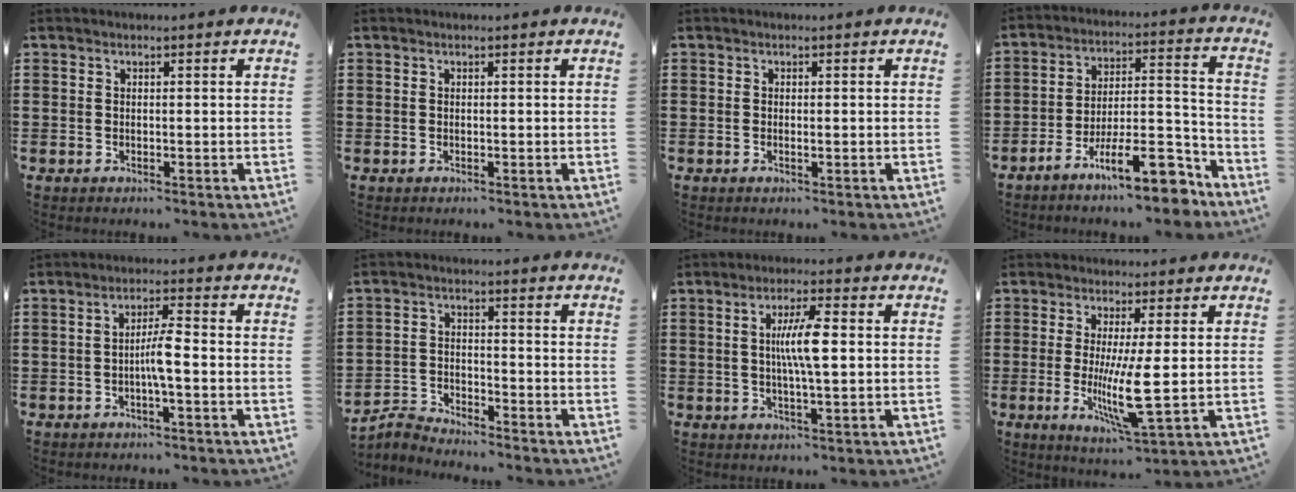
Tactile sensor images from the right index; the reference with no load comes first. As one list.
[{"total": 0.0}, {"total": 0.6, "force": [-0.1, 0.1, 0.6], "torque": [-0.010, -0.005, -0.001]}, {"total": 13.6, "force": [-9.3, 3.2, 9.3], "torque": [-0.146, 0.033, -0.162]}, {"total": 4.0, "force": [-0.9, 0.4, 3.9], "torque": [-0.078, 0.000, -0.022]}, {"total": 3.2, "force": [-3.2, 0.4, 0.0], "torque": [-0.016, 0.003, -0.072]}, {"total": 6.5, "force": [0.6, 0.9, 6.4], "torque": [-0.117, 0.001, 0.006]}, {"total": 8.6, "force": [-0.7, 1.0, 8.6], "torque": [-0.169, -0.024, -0.012]}]